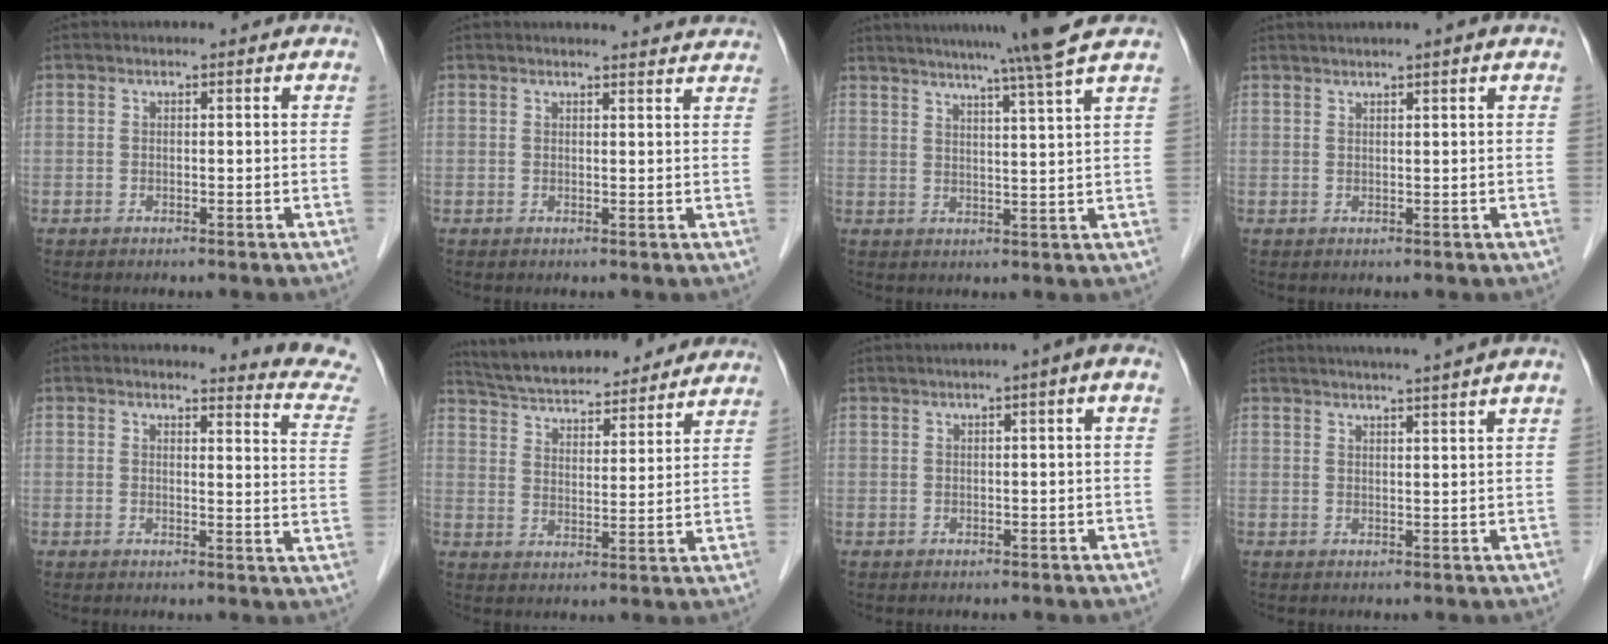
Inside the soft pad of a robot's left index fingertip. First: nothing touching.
{"total": 7.0, "force": [6.9, 0.2, 1.3], "torque": [-0.008, 0.000, 0.057]}
{"total": 12.0, "force": [9.9, -2.4, 6.4], "torque": [-0.101, -0.011, 0.127]}
{"total": 3.0, "force": [2.3, -0.7, 1.9], "torque": [-0.030, 0.017, 0.041]}
{"total": 9.9, "force": [9.9, -0.7, 0.4], "torque": [0.003, -0.103, 0.084]}
{"total": 21.4, "force": [19.3, 4.6, 8.0], "torque": [-0.135, 0.027, 0.276]}
{"total": 3.6, "force": [1.4, 0.0, 3.3], "torque": [-0.048, 0.012, 0.019]}
{"total": 7.8, "force": [6.7, -1.3, 3.7], "torque": [-0.049, 0.013, 0.082]}